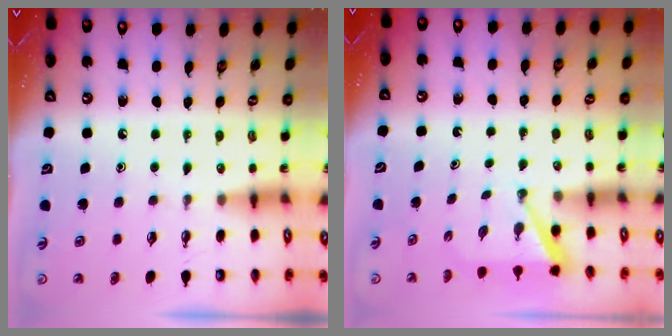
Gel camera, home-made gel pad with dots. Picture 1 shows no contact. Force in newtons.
{"total": 2.9, "press": 2.9, "slide": 0.2}